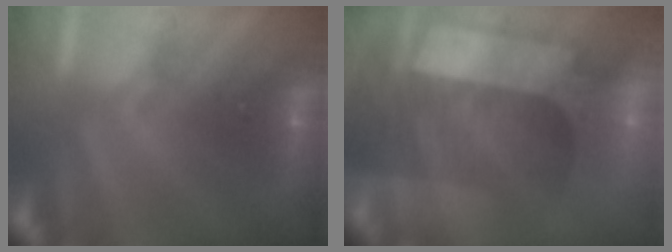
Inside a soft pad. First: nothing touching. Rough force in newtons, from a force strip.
{"total": 2.9}